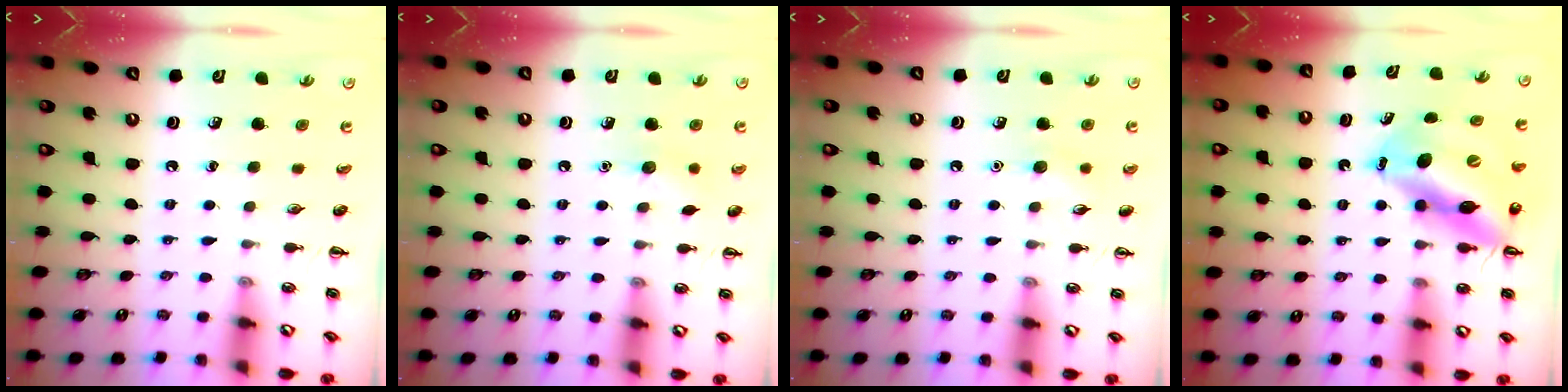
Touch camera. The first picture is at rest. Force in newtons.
{"total": 5.9, "press": 5.7, "slide": 1.4}
{"total": 5.0, "press": 4.9, "slide": 1.3}
{"total": 15.3, "press": 14.5, "slide": 4.7}